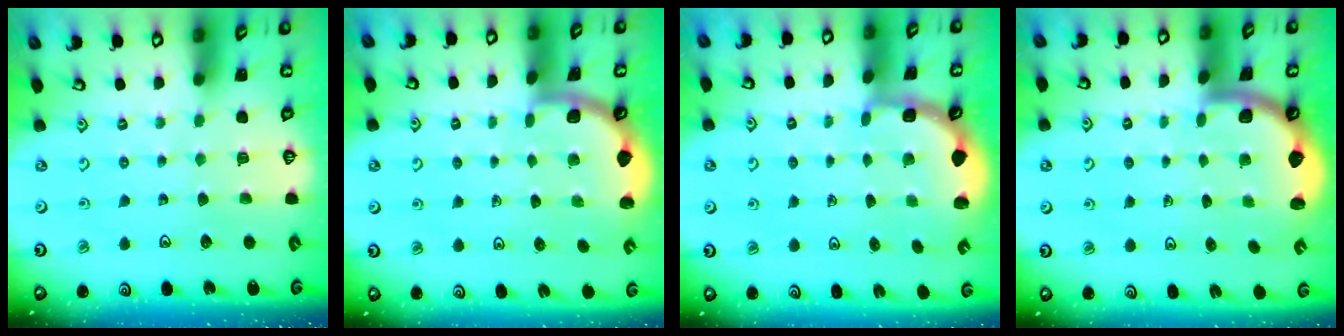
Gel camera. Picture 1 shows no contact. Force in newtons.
{"total": 1.9, "press": 1.9, "slide": 0.0}
{"total": 2.4, "press": 1.8, "slide": 1.6}
{"total": 1.9, "press": 1.9, "slide": 0.3}